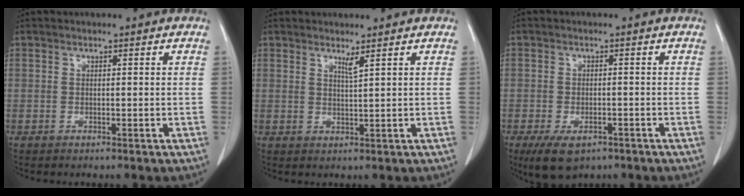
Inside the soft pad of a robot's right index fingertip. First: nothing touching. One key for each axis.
{"total": 1.6, "fx": 1.2, "fy": -0.4, "fz": 0.9, "tx": -0.018, "ty": -0.014, "tz": 0.023}
{"total": 6.1, "fx": -4.0, "fy": 2.8, "fz": 3.7, "tx": -0.065, "ty": -0.008, "tz": -0.061}